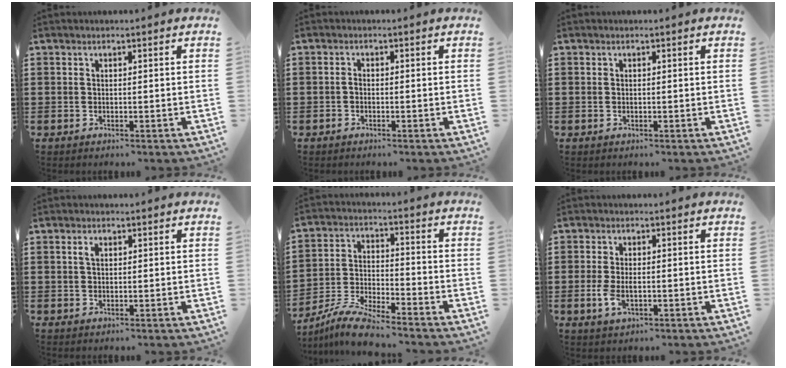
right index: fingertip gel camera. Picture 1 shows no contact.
{"total": 0.9, "force": [-0.5, 0.4, 0.6], "torque": [-0.015, -0.002, -0.010]}
{"total": 0.0}
{"total": 1.3, "force": [0.4, 0.8, 1.0], "torque": [-0.022, 0.006, 0.006]}
{"total": 7.3, "force": [-6.8, 0.4, 2.6], "torque": [-0.064, -0.001, -0.133]}
{"total": 3.2, "force": [-0.7, 1.6, 2.7], "torque": [-0.066, -0.005, -0.015]}